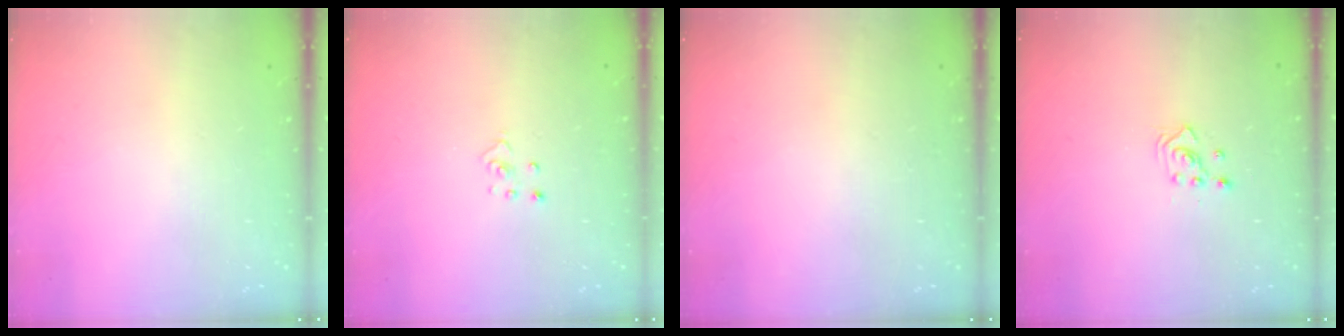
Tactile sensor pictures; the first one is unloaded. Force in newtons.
{"total": 2.3, "press": 2.3, "slide": 0.2}
{"total": 0.0}
{"total": 2.3, "press": 2.3, "slide": 0.3}